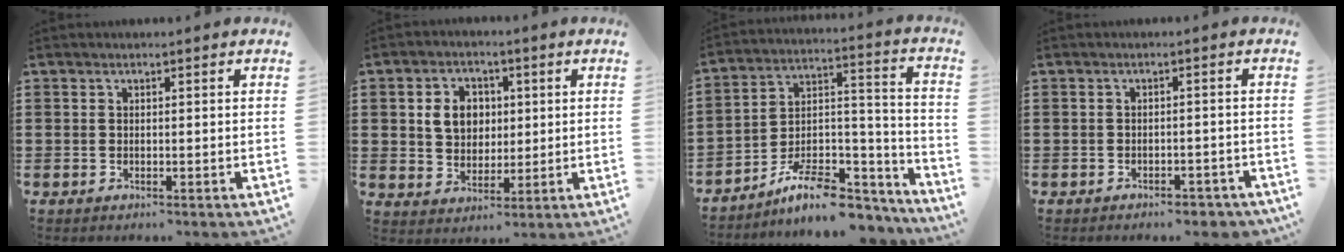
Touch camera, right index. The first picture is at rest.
{"total": 6.2, "force": [1.2, 5.1, 3.3], "torque": [-0.076, 0.015, 0.018]}
{"total": 9.4, "force": [-7.7, 3.1, 4.5], "torque": [-0.075, 0.024, -0.142]}
{"total": 2.1, "force": [-2.0, 0.3, 0.5], "torque": [-0.016, -0.003, -0.039]}